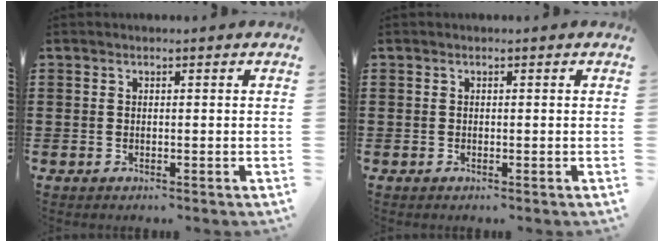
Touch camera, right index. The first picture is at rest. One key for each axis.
{"total": 0.0}